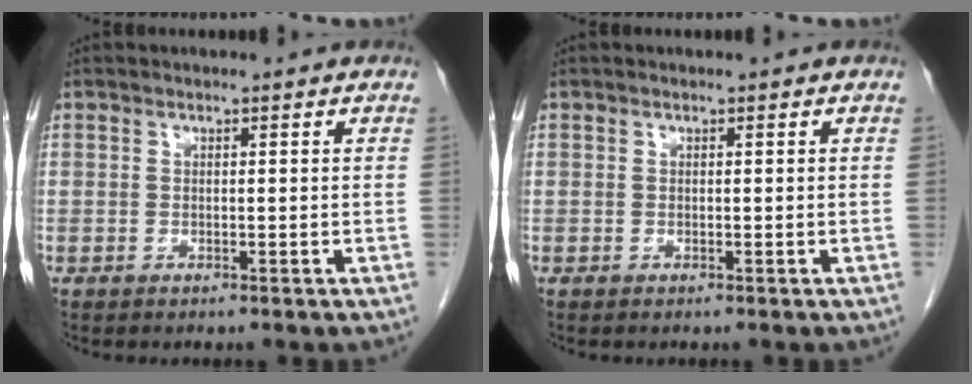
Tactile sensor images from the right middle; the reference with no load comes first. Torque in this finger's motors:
{"motor_torque": [-0.01, 0.01, 0.00, -0.01]}